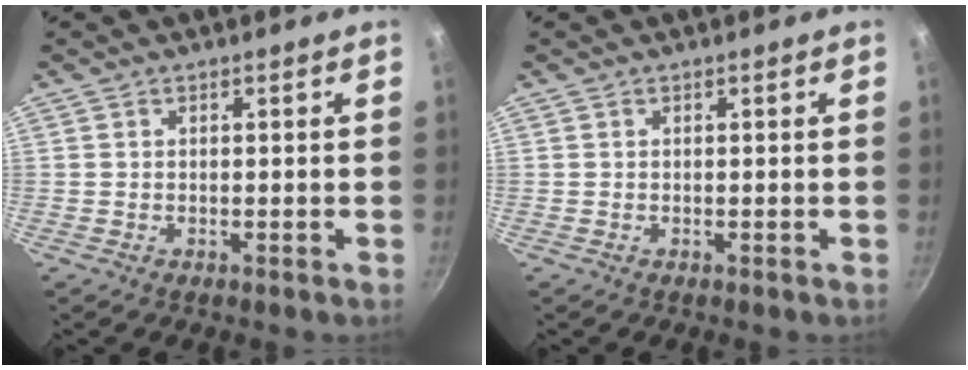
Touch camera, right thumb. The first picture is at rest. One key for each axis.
{"total": 0.0}